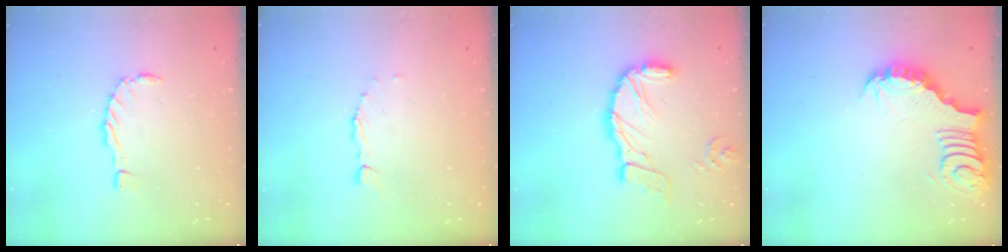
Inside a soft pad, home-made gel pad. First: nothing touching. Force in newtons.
{"total": 1.0, "press": 1.0, "slide": 0.2}
{"total": 13.7, "press": 13.6, "slide": 1.8}
{"total": 3.8, "press": 3.7, "slide": 0.5}